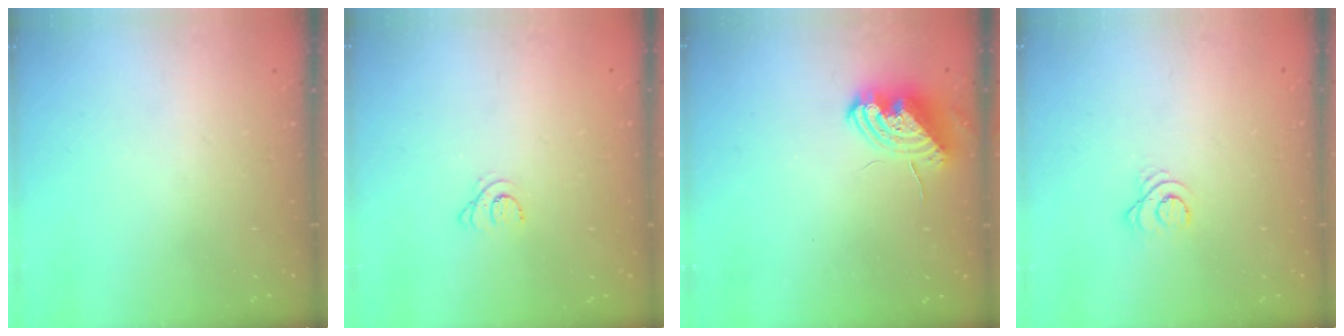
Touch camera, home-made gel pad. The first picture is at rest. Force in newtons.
{"total": 3.8, "press": 3.8, "slide": 0.3}
{"total": 9.1, "press": 9.0, "slide": 1.4}
{"total": 2.9, "press": 2.9, "slide": 0.4}